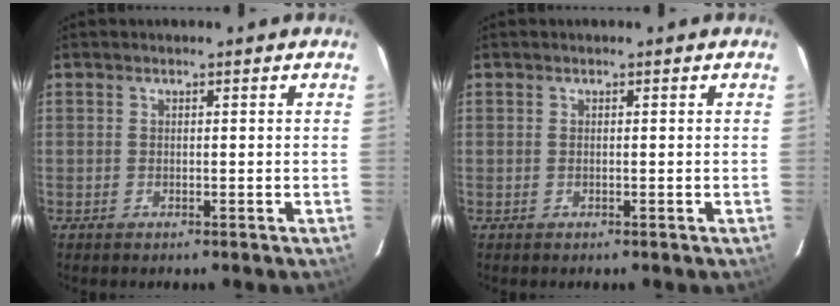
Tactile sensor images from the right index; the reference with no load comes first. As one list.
[{"total": 0.0}]